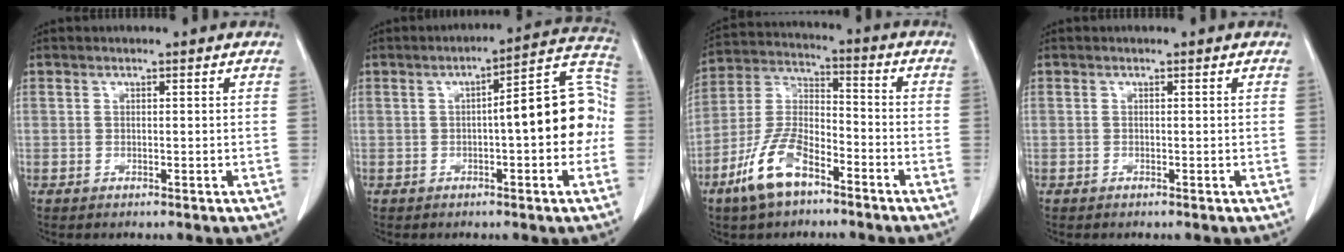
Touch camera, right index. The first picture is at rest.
{"total": 12.2, "force": [-0.9, 2.5, 11.9], "torque": [-0.149, 0.040, -0.014]}
{"total": 11.5, "force": [-7.0, 4.6, 7.9], "torque": [-0.178, 0.003, -0.137]}
{"total": 0.0}